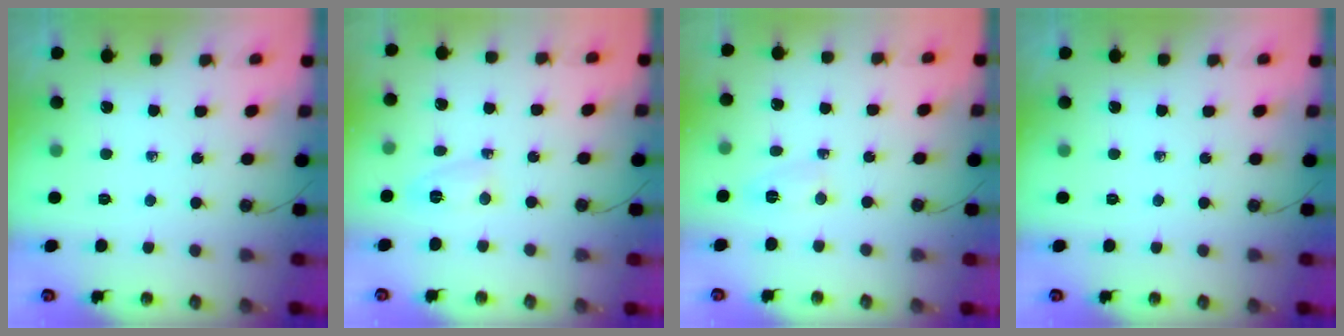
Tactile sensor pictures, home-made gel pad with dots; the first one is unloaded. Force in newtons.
{"total": 3.4, "press": 3.1, "slide": 1.4}
{"total": 3.1, "press": 2.9, "slide": 1.1}
{"total": 0.0}